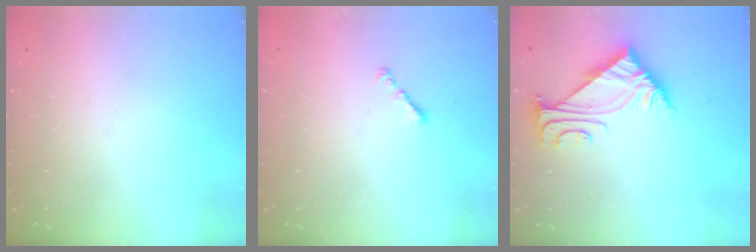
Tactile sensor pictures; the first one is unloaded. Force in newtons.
{"total": 0.9, "press": 0.8, "slide": 0.5}
{"total": 5.0, "press": 4.9, "slide": 0.9}